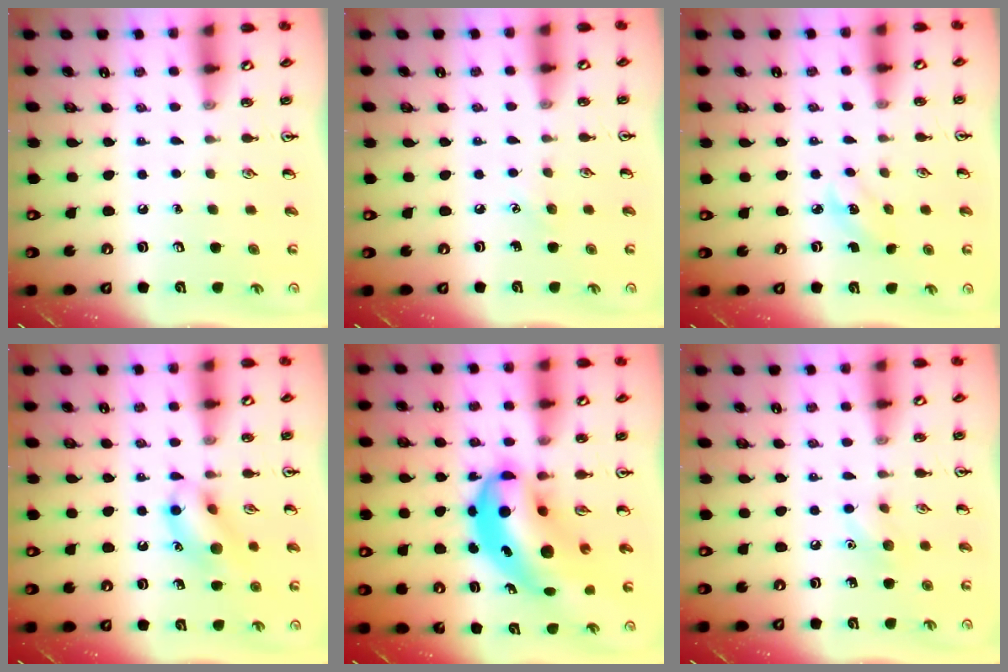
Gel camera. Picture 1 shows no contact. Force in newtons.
{"total": 3.7, "press": 3.6, "slide": 1.0}
{"total": 2.4, "press": 2.2, "slide": 0.9}
{"total": 11.1, "press": 11.1, "slide": 0.9}
{"total": 13.1, "press": 12.5, "slide": 3.9}
{"total": 6.9, "press": 6.6, "slide": 1.9}